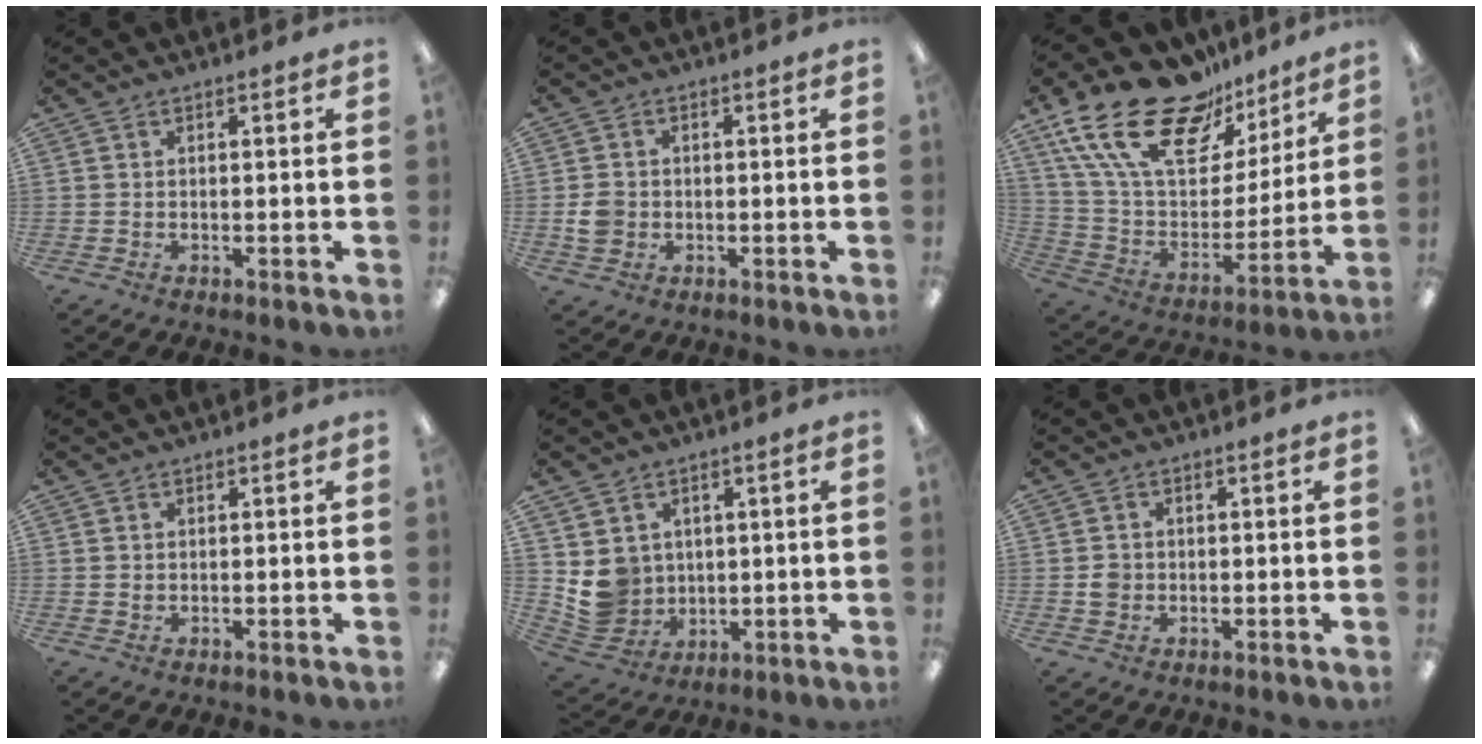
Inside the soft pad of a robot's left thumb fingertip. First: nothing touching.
{"total": 4.0, "force": [-0.5, 3.5, 1.9], "torque": [-0.023, 0.005, -0.009]}
{"total": 23.6, "force": [16.5, 11.2, 12.6], "torque": [-0.249, -0.107, 0.292]}
{"total": 0.6, "force": [0.3, 0.5, 0.0], "torque": [-0.001, 0.002, 0.006]}
{"total": 7.8, "force": [1.8, 7.4, 1.4], "torque": [-0.033, -0.011, 0.046]}
{"total": 2.7, "force": [-0.1, 2.5, 0.9], "torque": [-0.009, 0.001, -0.006]}